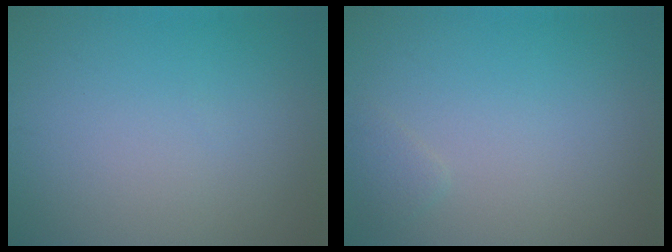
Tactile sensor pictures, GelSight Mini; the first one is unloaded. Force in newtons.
{"total": 0.8, "press": 0.8, "slide": 0.1}